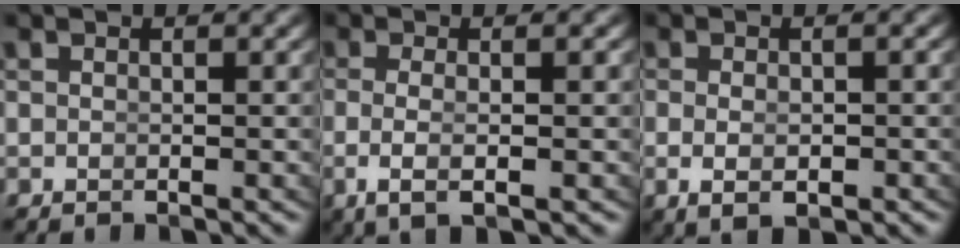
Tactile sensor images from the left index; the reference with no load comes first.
{"total": 3.5, "force": [-0.9, 0.6, 3.3], "torque": [-0.073, -0.015, -0.002]}
{"total": 2.7, "force": [-1.0, 0.9, 2.3], "torque": [-0.053, -0.017, -0.001]}